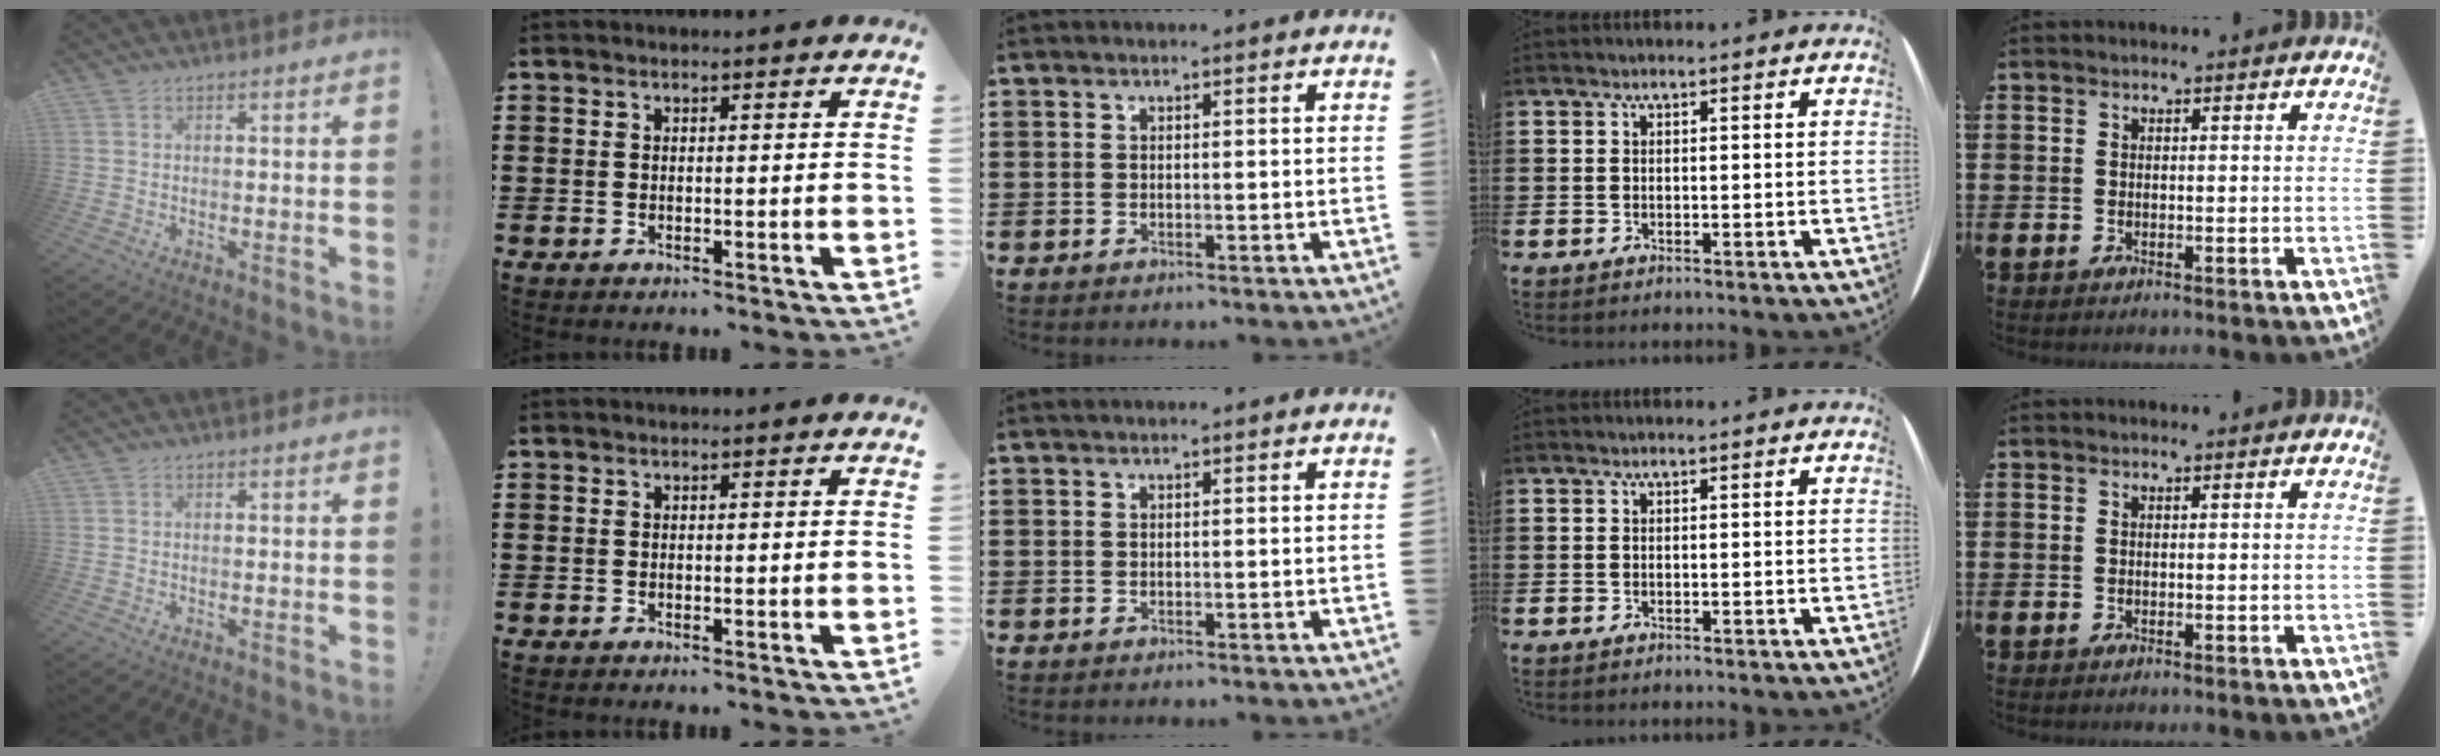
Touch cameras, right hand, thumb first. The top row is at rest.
{}